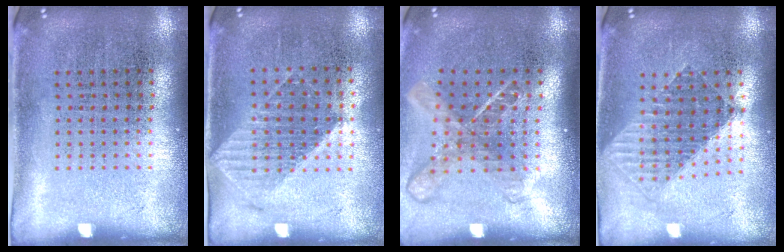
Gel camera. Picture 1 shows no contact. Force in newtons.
{"total": 1.2, "press": 1.1, "slide": 0.3}
{"total": 1.8, "press": 1.4, "slide": 1.1}
{"total": 1.5, "press": 1.3, "slide": 0.8}